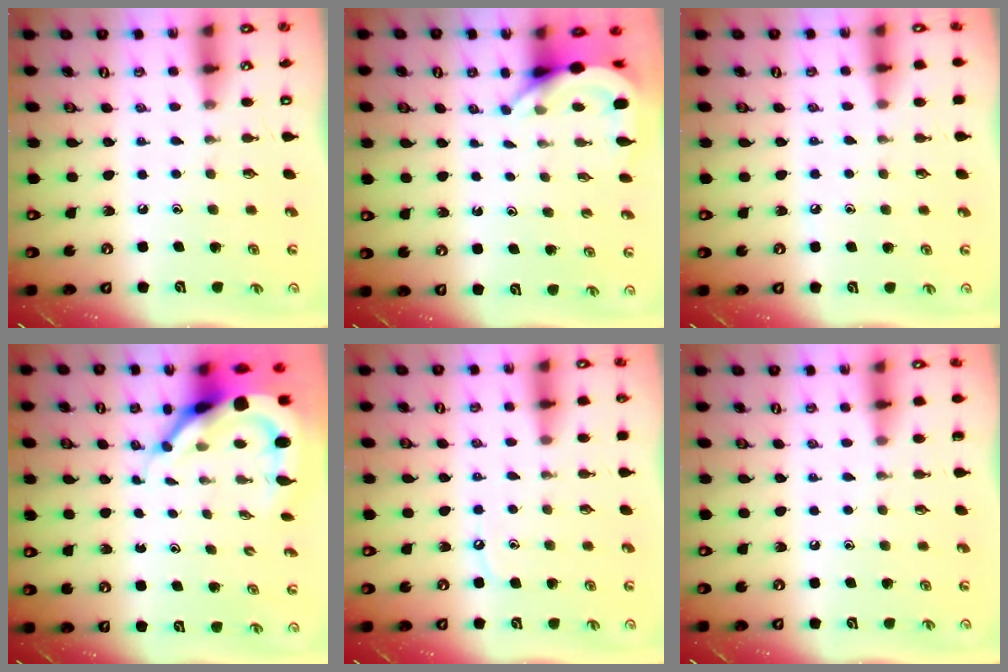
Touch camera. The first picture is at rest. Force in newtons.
{"total": 4.4, "press": 4.4, "slide": 0.2}
{"total": 3.5, "press": 3.5, "slide": 0.6}
{"total": 9.5, "press": 9.5, "slide": 1.0}
{"total": 4.9, "press": 4.8, "slide": 0.6}
{"total": 0.0}